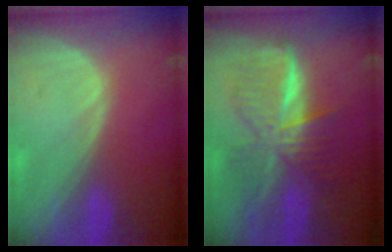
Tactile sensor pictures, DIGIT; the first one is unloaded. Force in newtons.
{"total": 9.0, "press": 9.0, "slide": 0.6}